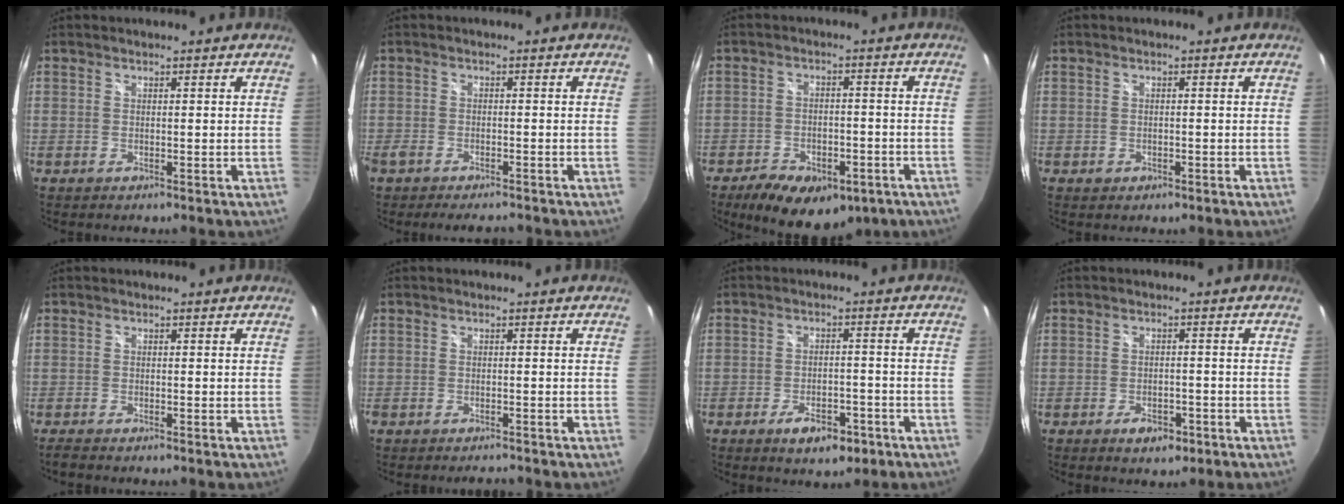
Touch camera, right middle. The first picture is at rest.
{"total": 5.9, "force": [-4.9, 2.0, 2.7], "torque": [-0.066, -0.017, -0.081]}
{"total": 15.1, "force": [-9.5, 7.9, 8.8], "torque": [-0.183, -0.013, -0.127]}
{"total": 1.5, "force": [-0.7, 1.2, 0.6], "torque": [-0.012, -0.004, -0.011]}
{"total": 1.4, "force": [-1.3, 0.0, 0.6], "torque": [-0.013, -0.007, -0.025]}
{"total": 2.4, "force": [-2.2, 0.7, 0.7], "torque": [-0.017, -0.007, -0.035]}
{"total": 7.0, "force": [-4.2, 3.5, 4.5], "torque": [-0.090, -0.001, -0.057]}
{"total": 4.4, "force": [-2.6, 2.5, 2.6], "torque": [-0.052, 0.000, -0.034]}